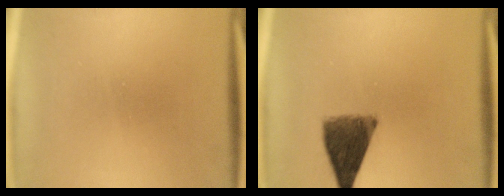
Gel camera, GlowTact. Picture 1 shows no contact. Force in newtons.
{"total": 8.5}